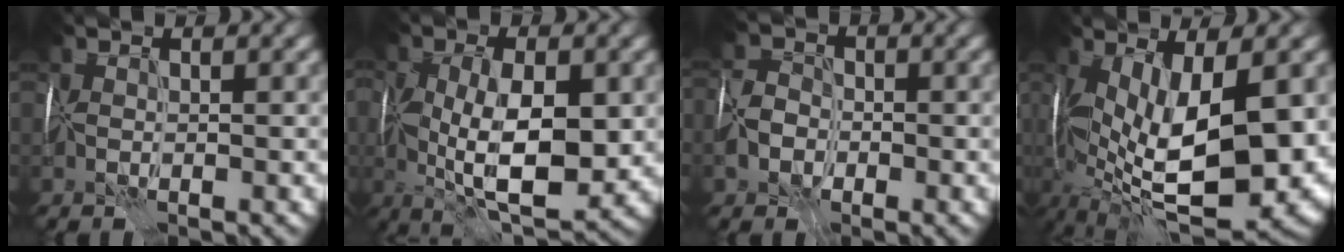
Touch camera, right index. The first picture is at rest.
{"total": 9.0, "force": [-1.8, 4.3, 7.7], "torque": [-0.137, -0.014, -0.029]}
{"total": 3.8, "force": [-1.9, 2.8, 1.6], "torque": [-0.032, 0.001, -0.046]}
{"total": 15.2, "force": [-2.7, 6.2, 13.6], "torque": [-0.233, -0.033, -0.038]}